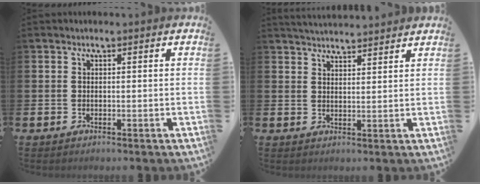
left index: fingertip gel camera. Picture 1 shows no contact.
{"total": 3.7, "force": [3.7, 0.0, 0.0], "torque": [-0.008, -0.020, 0.068]}